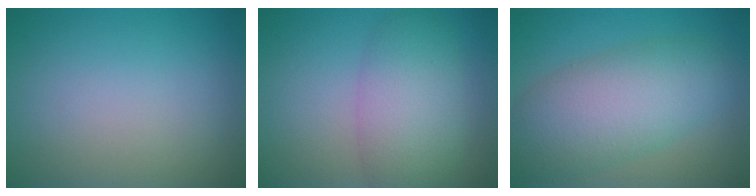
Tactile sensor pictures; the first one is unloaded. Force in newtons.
{"total": 5.7, "press": 5.7, "slide": 0.3}
{"total": 7.8, "press": 7.8, "slide": 0.5}